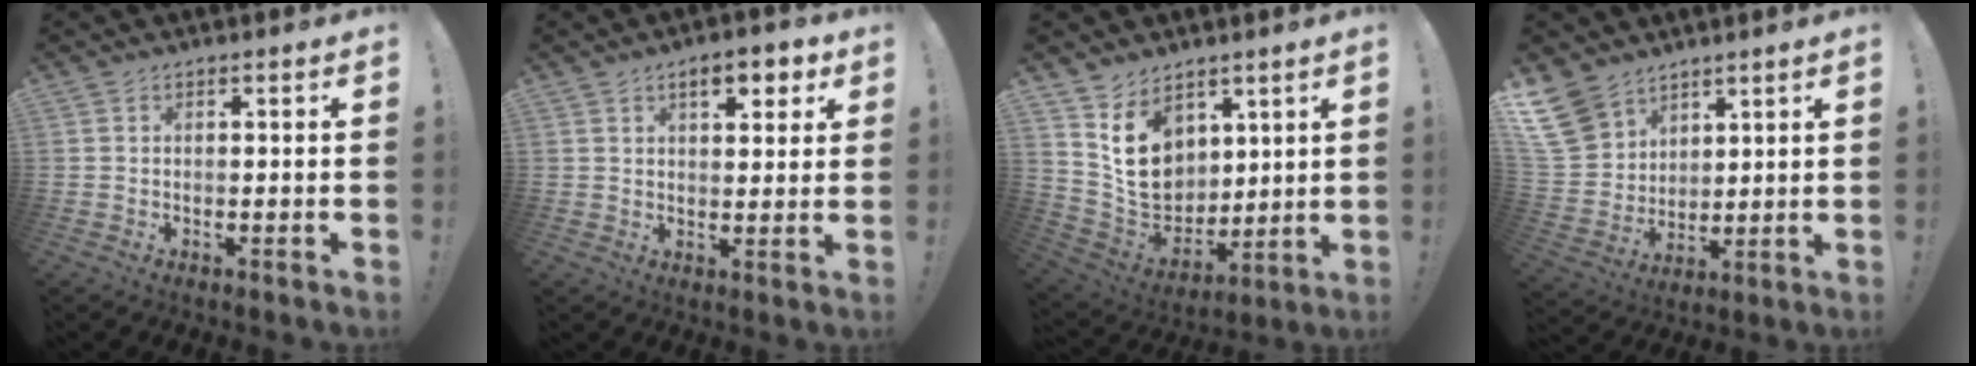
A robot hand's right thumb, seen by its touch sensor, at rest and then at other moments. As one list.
[{"total": 7.2, "force": [3.9, 3.1, 5.2], "torque": [-0.061, -0.012, 0.062]}, {"total": 13.5, "force": [6.9, 10.1, 5.7], "torque": [-0.089, -0.049, 0.138]}, {"total": 13.2, "force": [8.6, 8.8, 4.5], "torque": [-0.085, -0.057, 0.175]}]